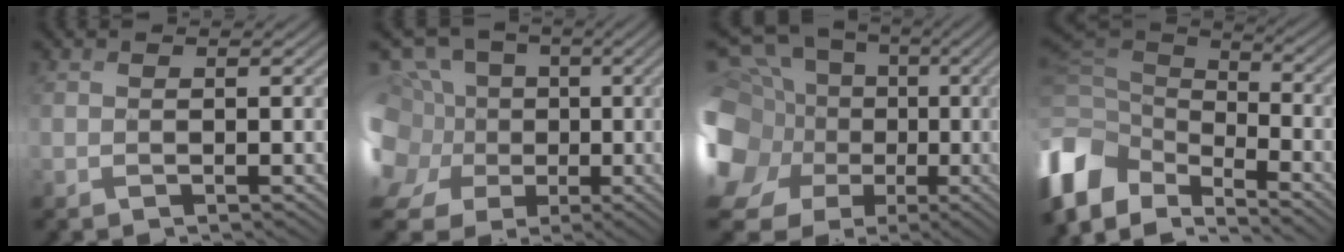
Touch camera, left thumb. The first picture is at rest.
{"total": 17.0, "force": [-2.9, 14.5, 8.4], "torque": [-0.261, 0.012, -0.067]}
{"total": 20.6, "force": [-2.2, 18.1, 9.6], "torque": [-0.258, 0.023, -0.056]}
{"total": 12.1, "force": [-5.7, 8.0, 7.1], "torque": [-0.219, -0.010, -0.103]}